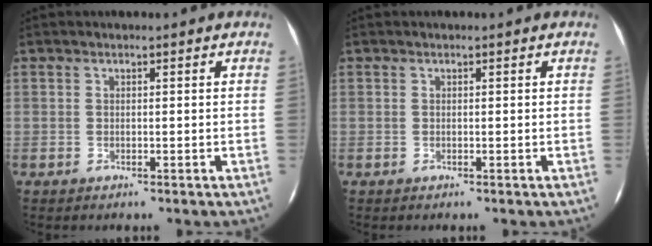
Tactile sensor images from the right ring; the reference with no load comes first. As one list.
[{"total": 0.0}]